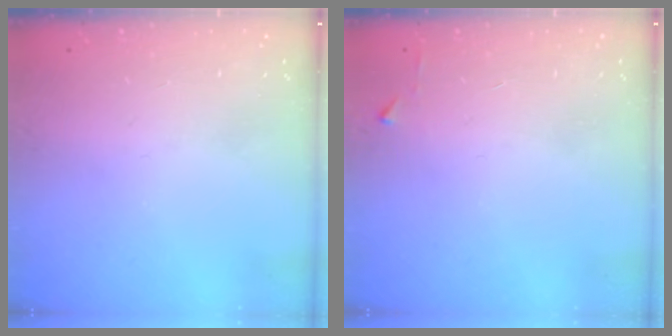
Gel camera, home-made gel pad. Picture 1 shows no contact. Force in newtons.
{"total": 2.4, "press": 2.4, "slide": 0.3}